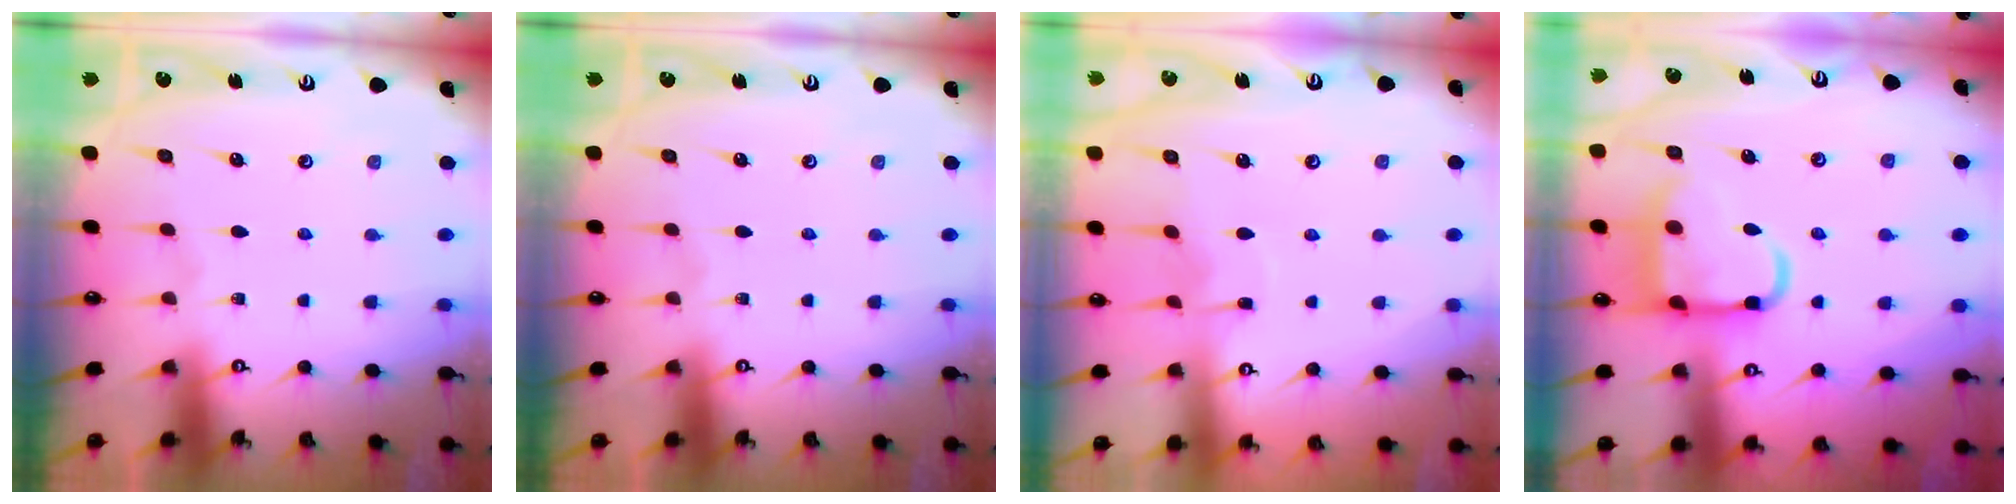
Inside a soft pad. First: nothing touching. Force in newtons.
{"total": 0.0}
{"total": 2.8, "press": 2.8, "slide": 0.4}
{"total": 12.4, "press": 12.4, "slide": 1.1}